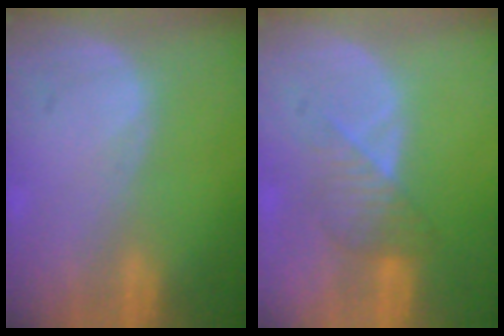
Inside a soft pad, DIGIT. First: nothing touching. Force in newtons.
{"total": 3.6, "press": 3.4, "slide": 1.4}